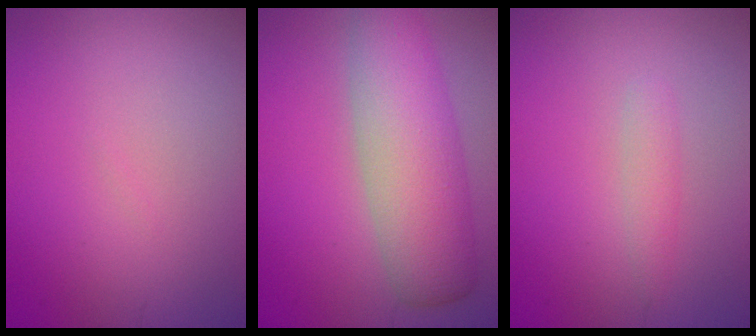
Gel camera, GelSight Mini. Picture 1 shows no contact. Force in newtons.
{"total": 7.4, "press": 7.4, "slide": 0.2}
{"total": 1.4, "press": 1.4, "slide": 0.1}